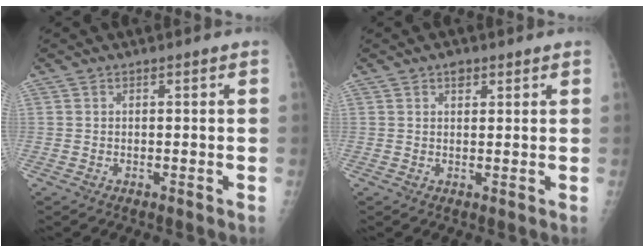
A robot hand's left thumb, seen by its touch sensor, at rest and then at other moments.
{"total": 1.9, "force": [1.2, 1.1, 1.0], "torque": [-0.003, -0.004, 0.014]}